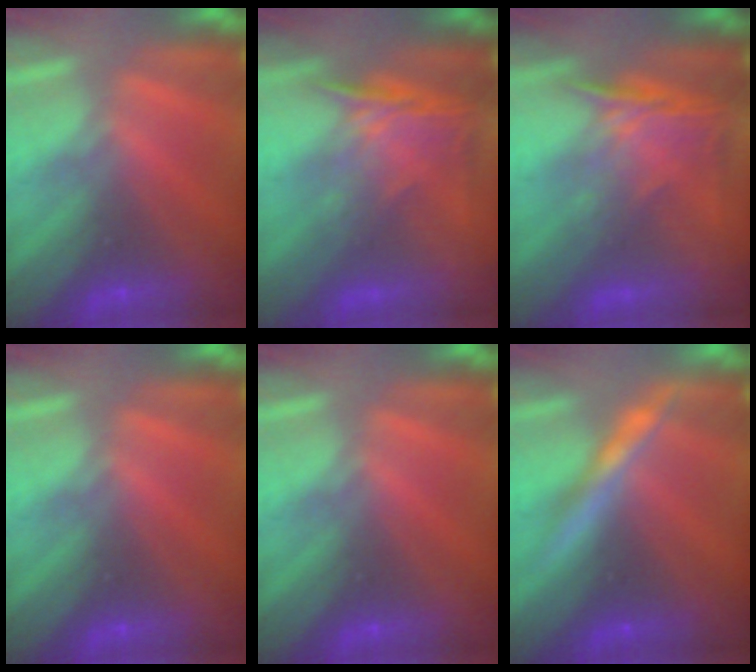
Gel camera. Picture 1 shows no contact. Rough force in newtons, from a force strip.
{"total": 1.3}
{"total": 1.3}
{"total": 0.0}
{"total": 0.0}
{"total": 3.9}